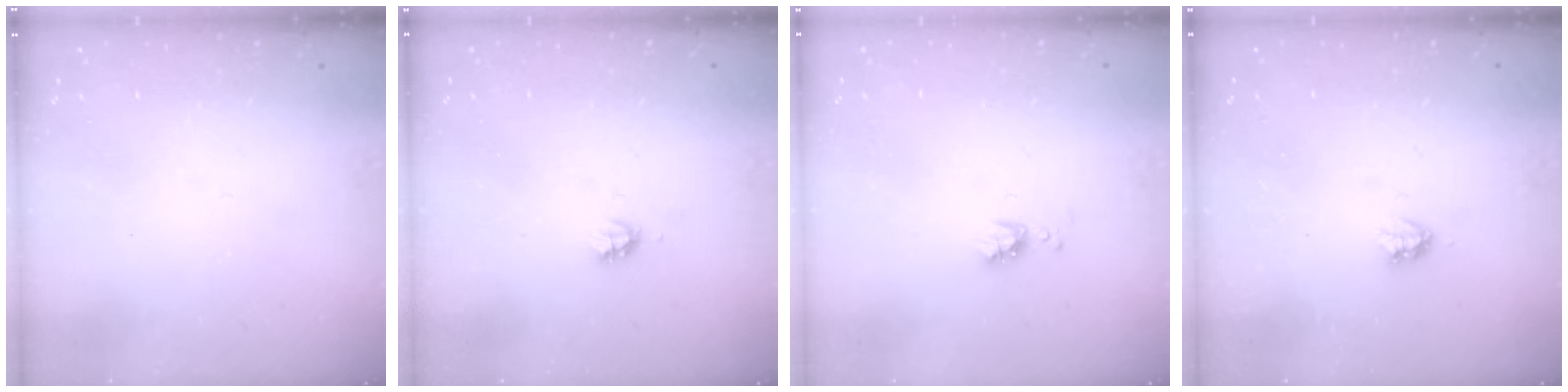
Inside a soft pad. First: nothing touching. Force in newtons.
{"total": 2.2, "press": 2.2, "slide": 0.3}
{"total": 4.9, "press": 4.8, "slide": 0.8}
{"total": 2.9, "press": 2.9, "slide": 0.5}